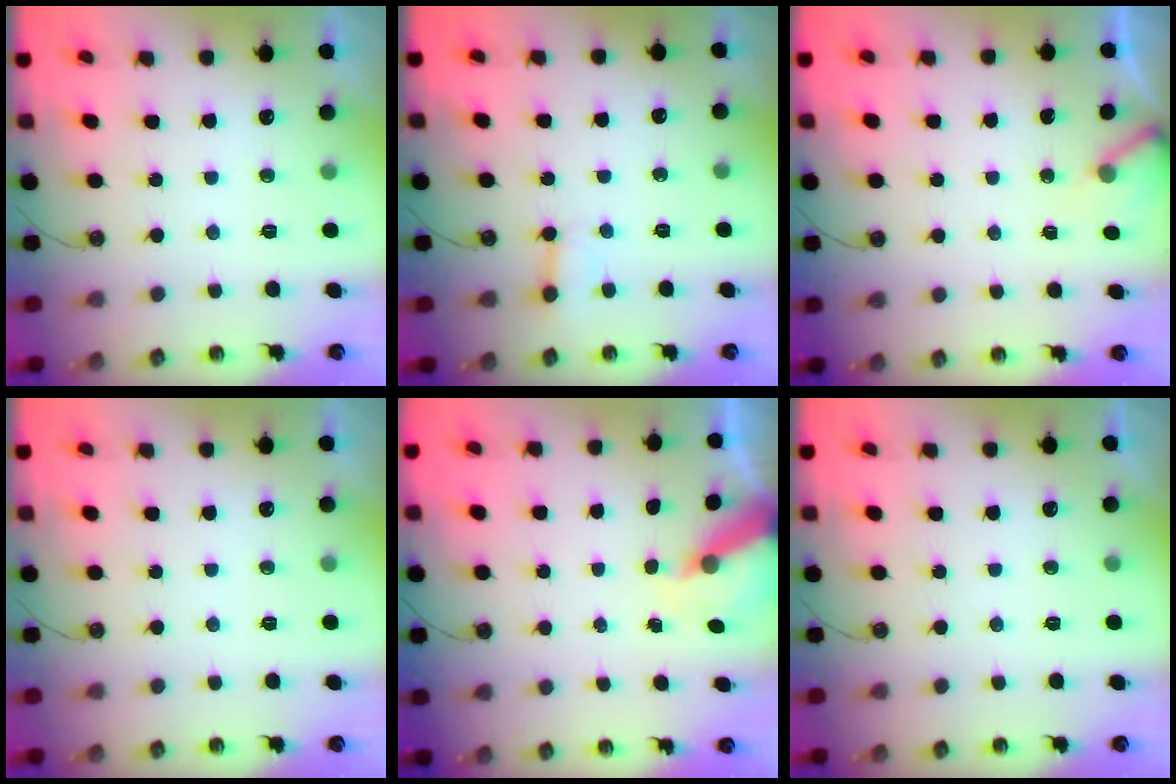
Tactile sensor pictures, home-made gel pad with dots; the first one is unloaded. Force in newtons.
{"total": 2.7, "press": 2.7, "slide": 0.2}
{"total": 2.7, "press": 2.7, "slide": 0.2}
{"total": 0.0}
{"total": 7.0, "press": 7.0, "slide": 0.7}
{"total": 0.0}